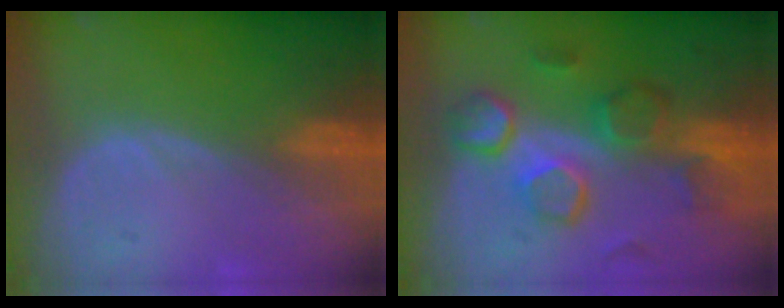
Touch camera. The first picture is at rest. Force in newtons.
{"total": 10.5, "press": 9.2, "slide": 5.1}